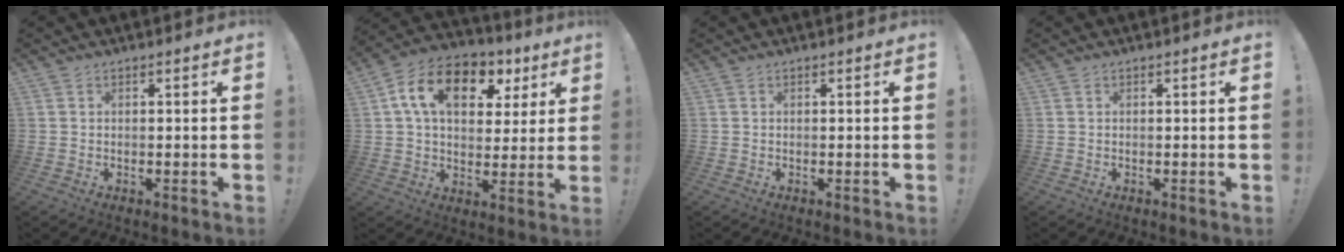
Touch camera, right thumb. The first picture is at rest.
{"total": 15.9, "force": [6.4, 10.3, 10.3], "torque": [-0.168, -0.016, 0.116]}
{"total": 0.0}
{"total": 0.0}